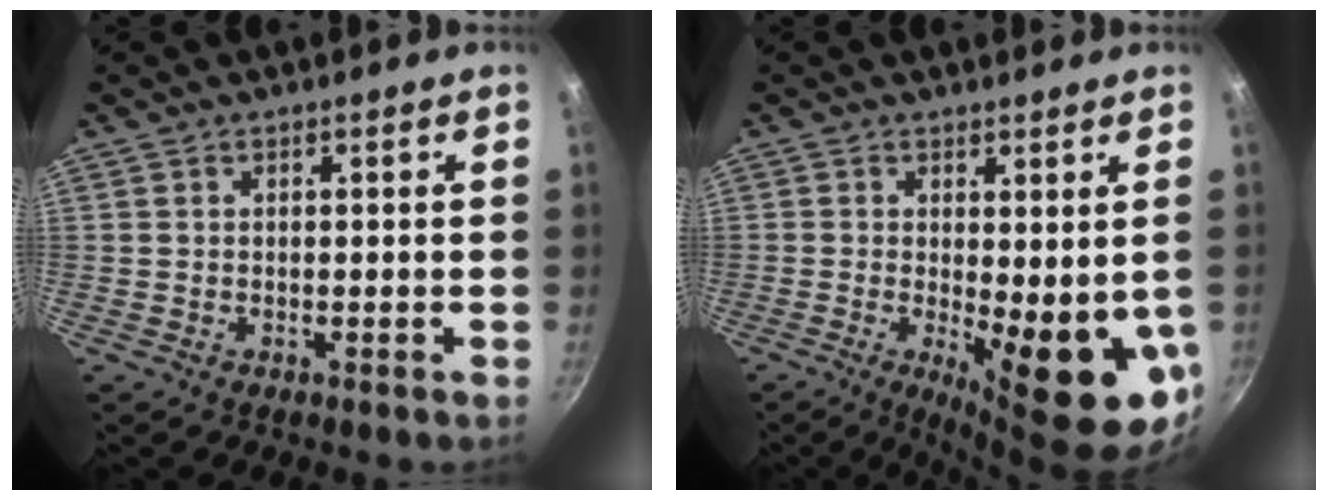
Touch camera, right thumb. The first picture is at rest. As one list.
[{"total": 12.9, "force": [-1.5, 4.1, 12.1], "torque": [-0.144, -0.021, -0.007]}]